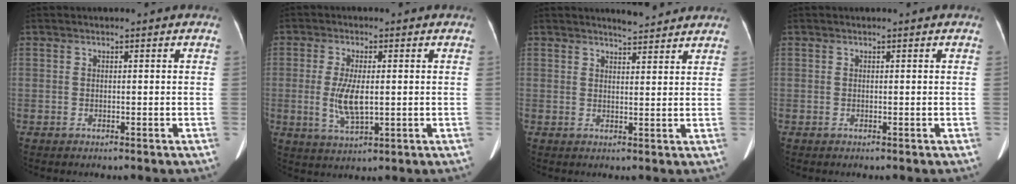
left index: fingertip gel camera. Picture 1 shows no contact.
{"total": 6.0, "force": [-0.3, 1.9, 5.7], "torque": [-0.124, -0.008, 0.000]}
{"total": 4.3, "force": [4.2, 0.4, 1.1], "torque": [-0.023, 0.006, 0.056]}
{"total": 0.0}